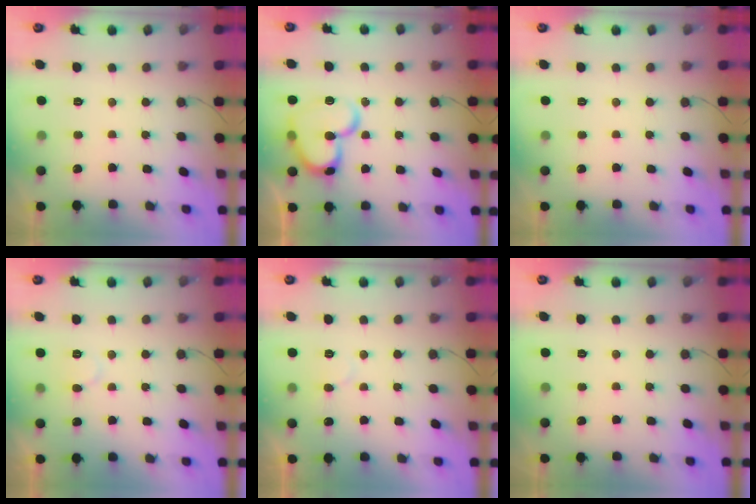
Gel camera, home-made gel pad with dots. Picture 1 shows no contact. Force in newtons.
{"total": 17.8, "press": 17.7, "slide": 2.1}
{"total": 0.0}
{"total": 5.8, "press": 5.8, "slide": 0.7}
{"total": 6.3, "press": 6.3, "slide": 0.4}
{"total": 0.0}